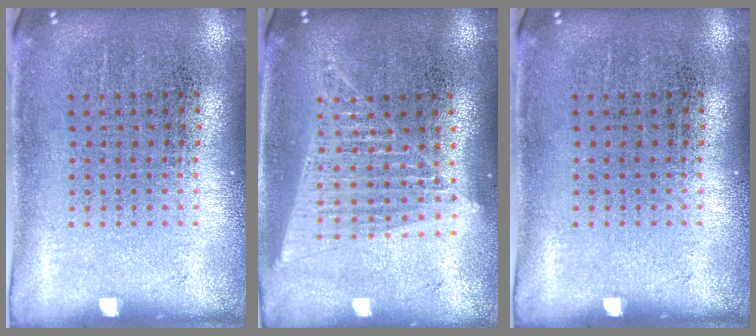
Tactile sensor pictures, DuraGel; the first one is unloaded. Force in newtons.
{"total": 1.6, "press": 1.5, "slide": 0.6}
{"total": 0.0}